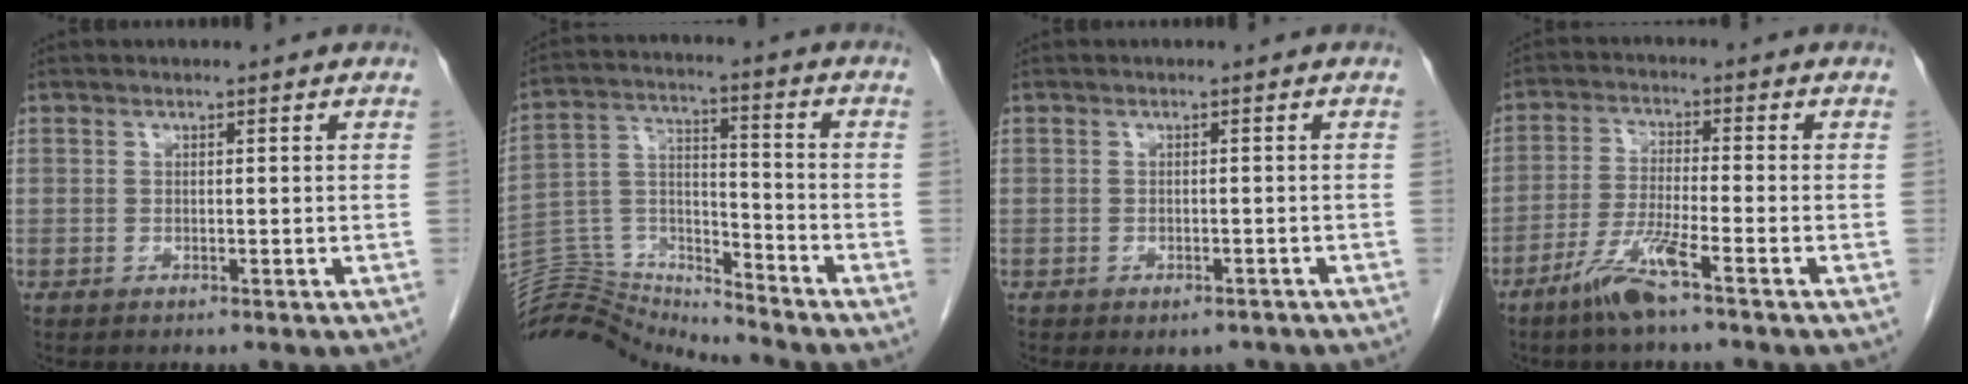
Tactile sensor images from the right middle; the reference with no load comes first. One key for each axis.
{"total": 13.3, "fx": -13.3, "fy": -0.3, "fz": -0.6, "tx": 0.008, "ty": 0.056, "tz": -0.244}
{"total": 3.8, "fx": -3.0, "fy": 2.0, "fz": 1.2, "tx": -0.004, "ty": 0.003, "tz": -0.037}
{"total": 6.5, "fx": -4.2, "fy": -0.2, "fz": 4.9, "tx": -0.103, "ty": -0.010, "tz": -0.087}